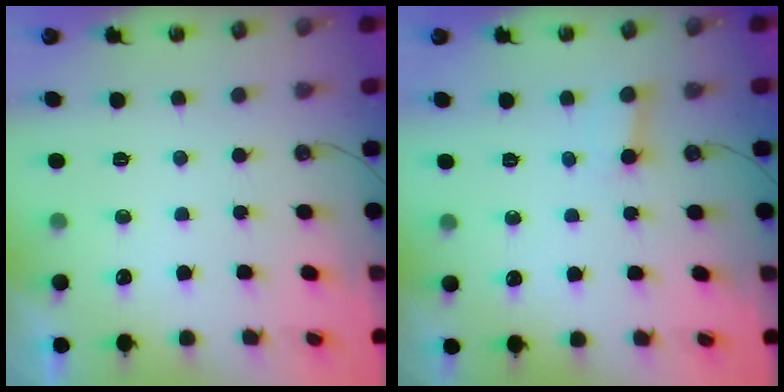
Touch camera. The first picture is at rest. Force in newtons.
{"total": 2.7, "press": 2.7, "slide": 0.2}